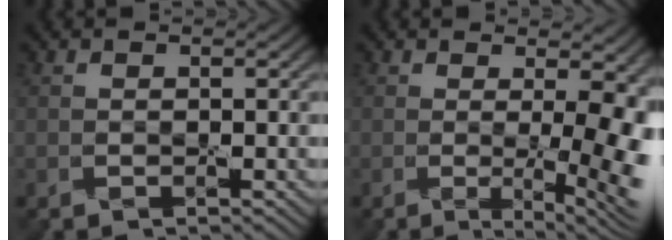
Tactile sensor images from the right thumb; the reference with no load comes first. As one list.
[{"total": 11.1, "force": [-0.7, 3.6, 10.4], "torque": [-0.102, -0.001, -0.011]}]